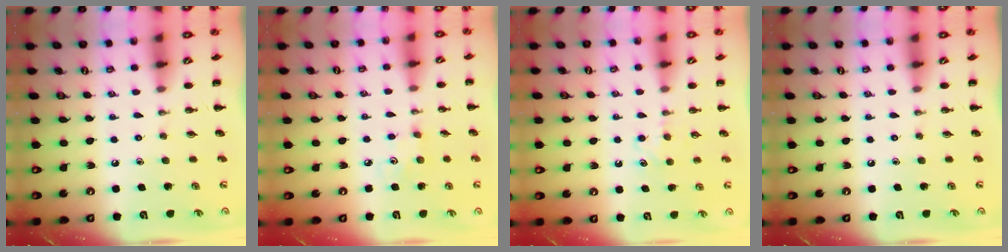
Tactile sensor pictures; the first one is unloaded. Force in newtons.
{"total": 2.5, "press": 2.4, "slide": 0.7}
{"total": 4.6, "press": 4.5, "slide": 1.2}
{"total": 0.0}